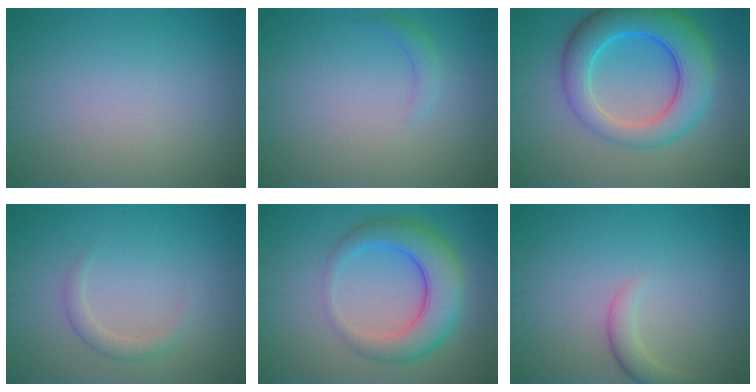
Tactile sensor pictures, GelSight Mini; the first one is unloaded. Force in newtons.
{"total": 1.3, "press": 1.3, "slide": 0.1}
{"total": 8.3, "press": 8.3, "slide": 0.4}
{"total": 1.6, "press": 1.6, "slide": 0.1}
{"total": 6.3, "press": 6.3, "slide": 0.3}
{"total": 2.0, "press": 2.0, "slide": 0.2}